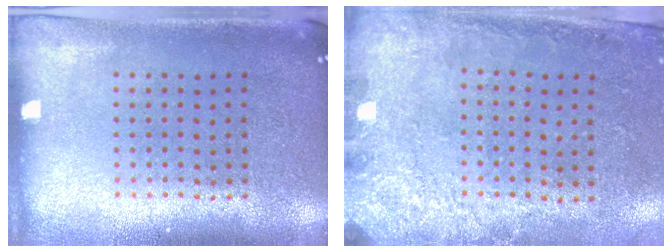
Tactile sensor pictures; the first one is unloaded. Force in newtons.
{"total": 2.7, "press": 2.0, "slide": 1.9}